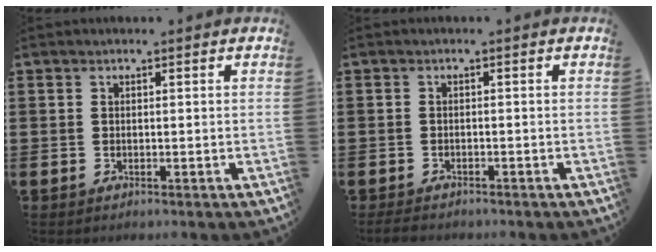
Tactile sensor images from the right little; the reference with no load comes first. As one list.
[{"total": 1.0, "force": [-0.8, 0.3, 0.4], "torque": [-0.009, 0.002, -0.019]}]